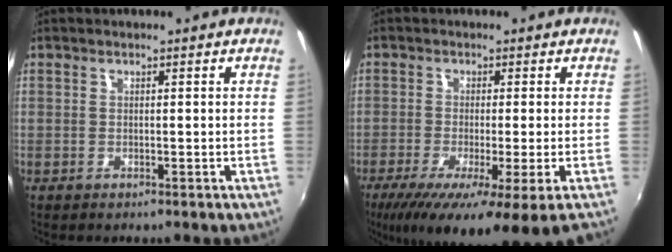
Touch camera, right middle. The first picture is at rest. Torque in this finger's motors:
{"motor_torque": [1.16, -0.97, 0.45, 0.12]}